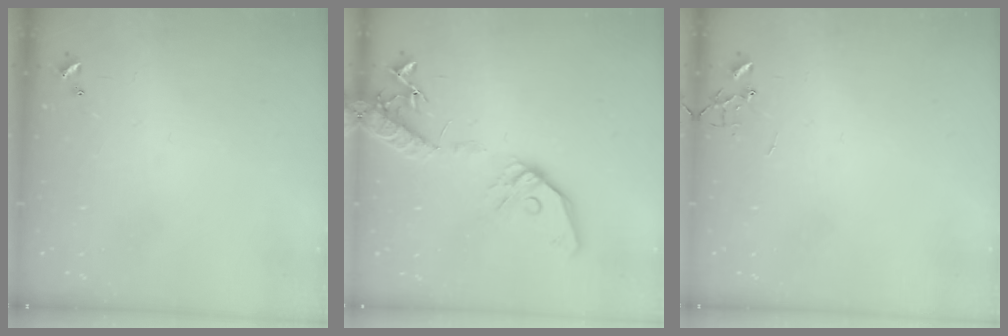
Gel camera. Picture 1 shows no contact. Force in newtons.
{"total": 15.4, "press": 15.2, "slide": 2.8}
{"total": 0.0}